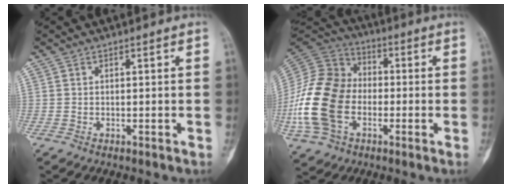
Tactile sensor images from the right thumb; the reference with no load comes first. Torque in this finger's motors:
{"motor_torque": [0.26, 1.28, 0.82, 0.58, 0.20]}